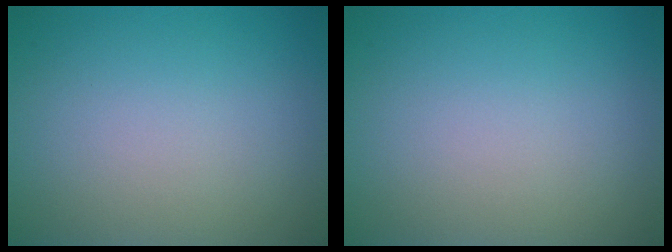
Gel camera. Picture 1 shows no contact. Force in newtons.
{"total": 0.0}